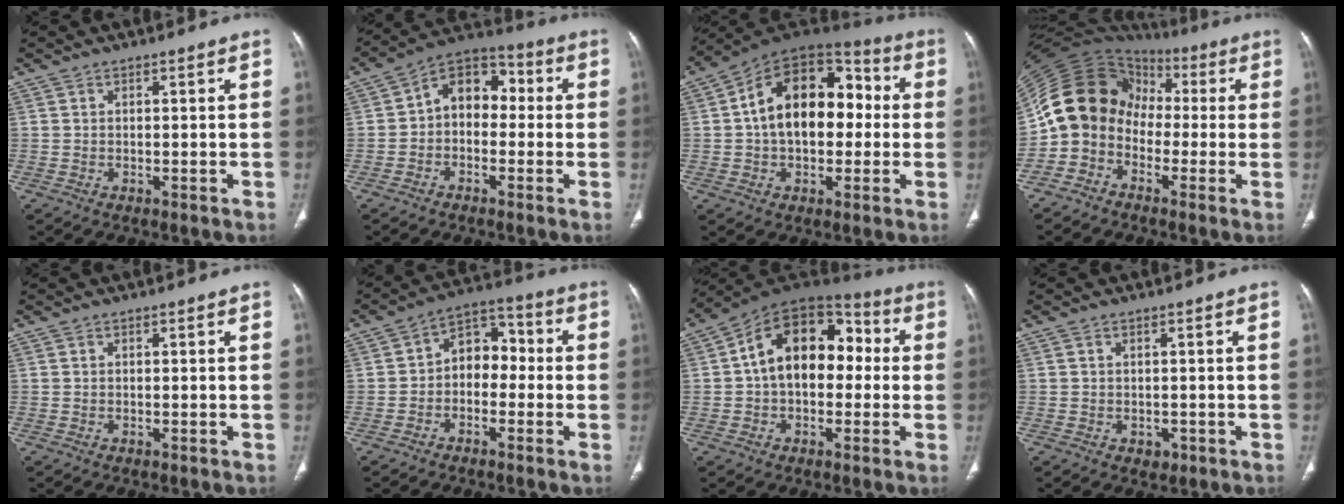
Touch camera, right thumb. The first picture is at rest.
{"total": 9.8, "force": [-0.3, 7.1, 6.7], "torque": [-0.064, 0.041, -0.025]}
{"total": 19.5, "force": [1.2, 12.6, 14.9], "torque": [-0.198, 0.047, 0.010]}
{"total": 12.8, "force": [-2.4, 11.3, 5.6], "torque": [-0.084, 0.064, -0.053]}
{"total": 0.0}
{"total": 8.2, "force": [-1.1, 6.0, 5.4], "torque": [-0.043, 0.043, -0.036]}
{"total": 17.1, "force": [1.0, 11.3, 12.7], "torque": [-0.155, 0.054, 0.002]}
{"total": 1.8, "force": [-0.4, 1.5, 0.9], "torque": [-0.006, 0.001, 0.001]}